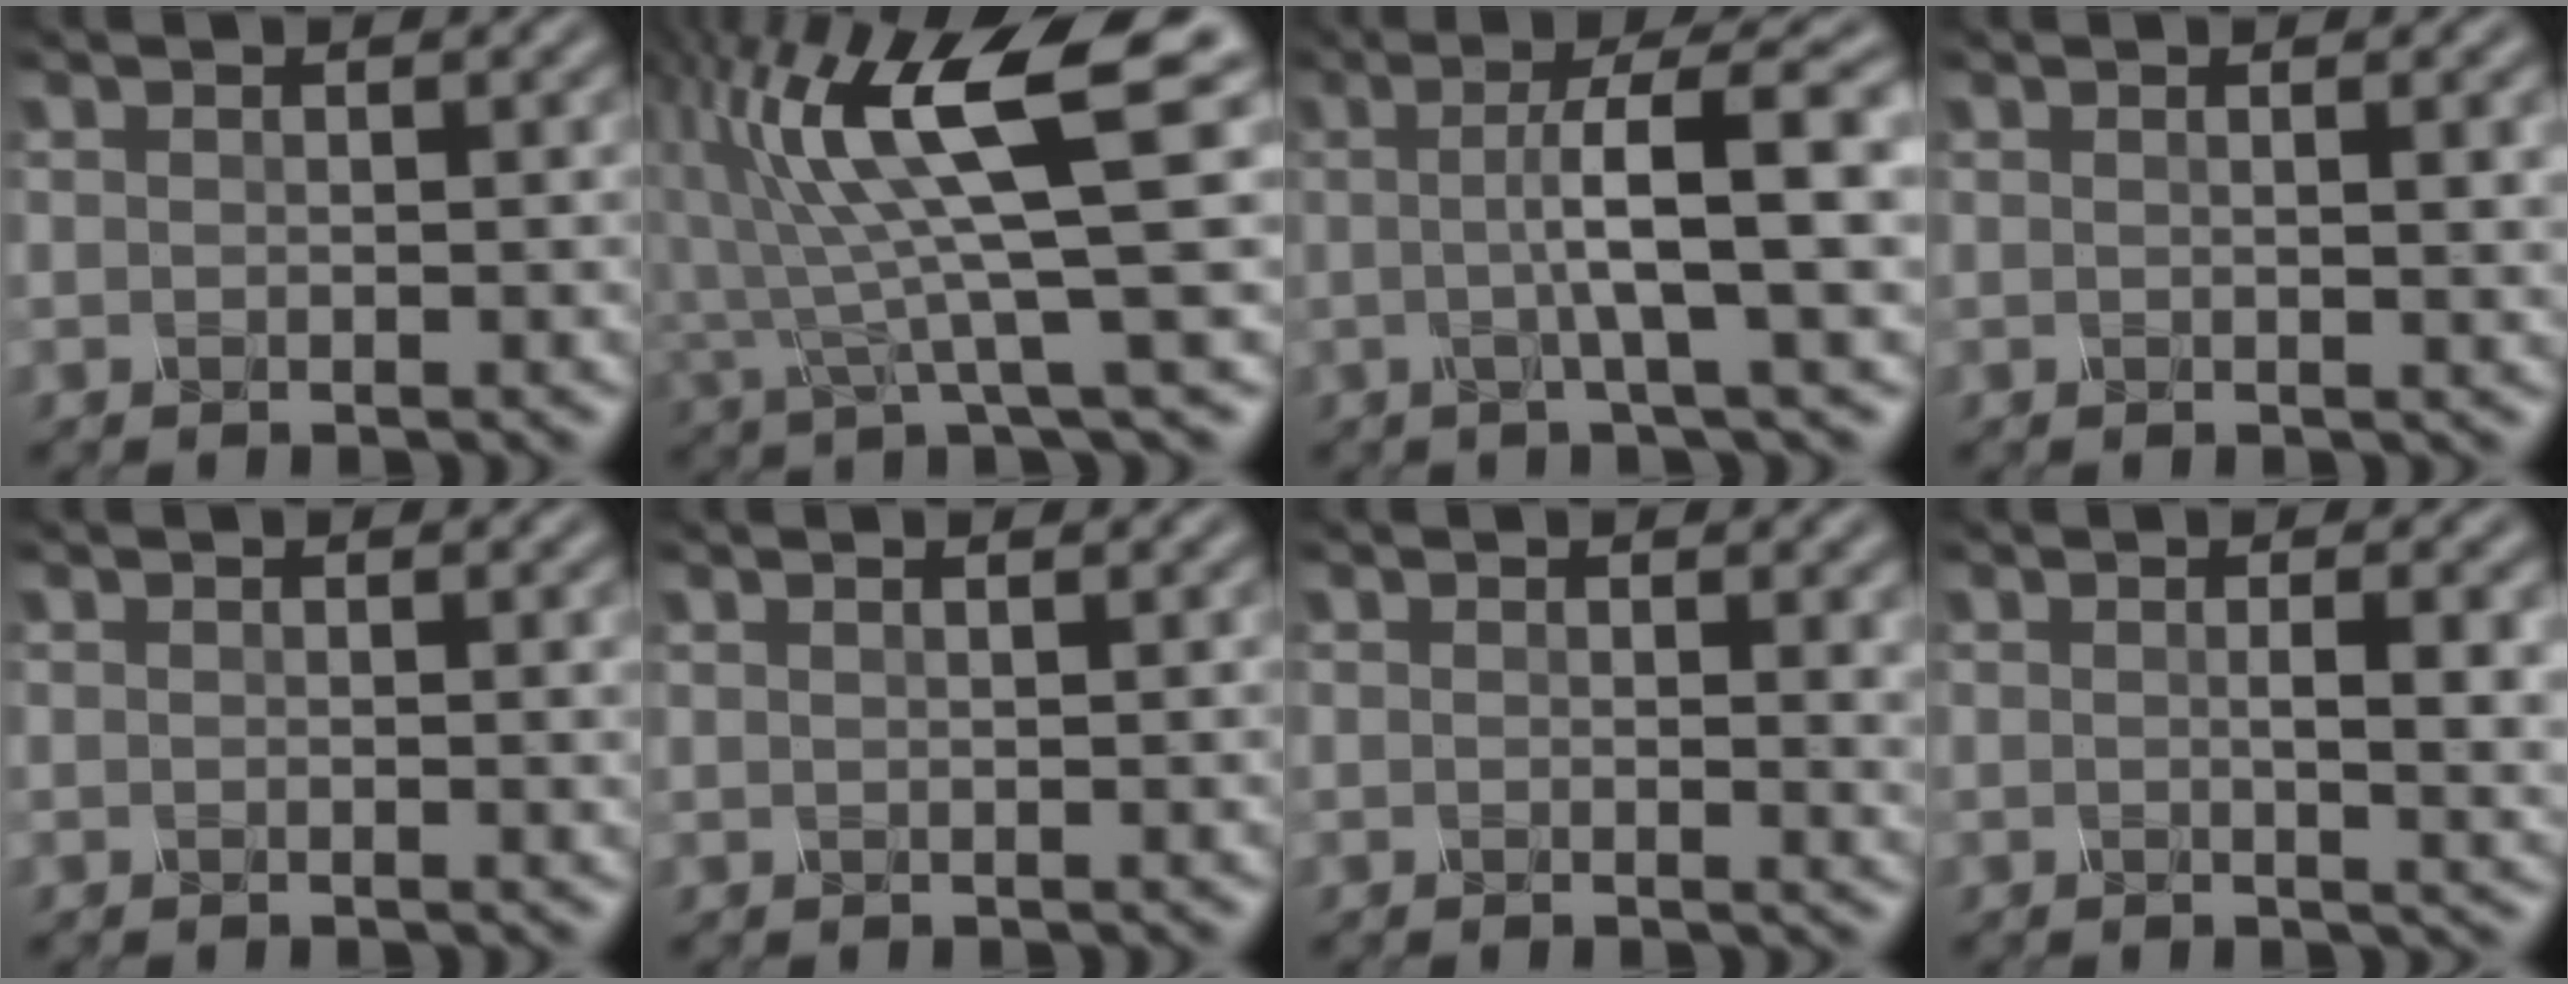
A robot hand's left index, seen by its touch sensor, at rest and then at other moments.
{"total": 10.8, "force": [3.0, 1.8, 10.2], "torque": [-0.183, 0.015, 0.064]}
{"total": 7.7, "force": [0.4, 1.1, 7.6], "torque": [-0.109, 0.016, 0.013]}
{"total": 2.3, "force": [0.5, 0.7, 2.1], "torque": [-0.019, 0.012, -0.001]}
{"total": 0.7, "force": [0.2, 0.2, 0.6], "torque": [-0.008, 0.003, 0.002]}
{"total": 1.7, "force": [1.1, 0.9, 1.1], "torque": [0.006, 0.011, -0.011]}
{"total": 2.2, "force": [0.7, 0.8, 2.0], "torque": [-0.011, 0.004, 0.013]}
{"total": 3.5, "force": [0.2, 0.8, 3.4], "torque": [-0.046, 0.002, 0.011]}